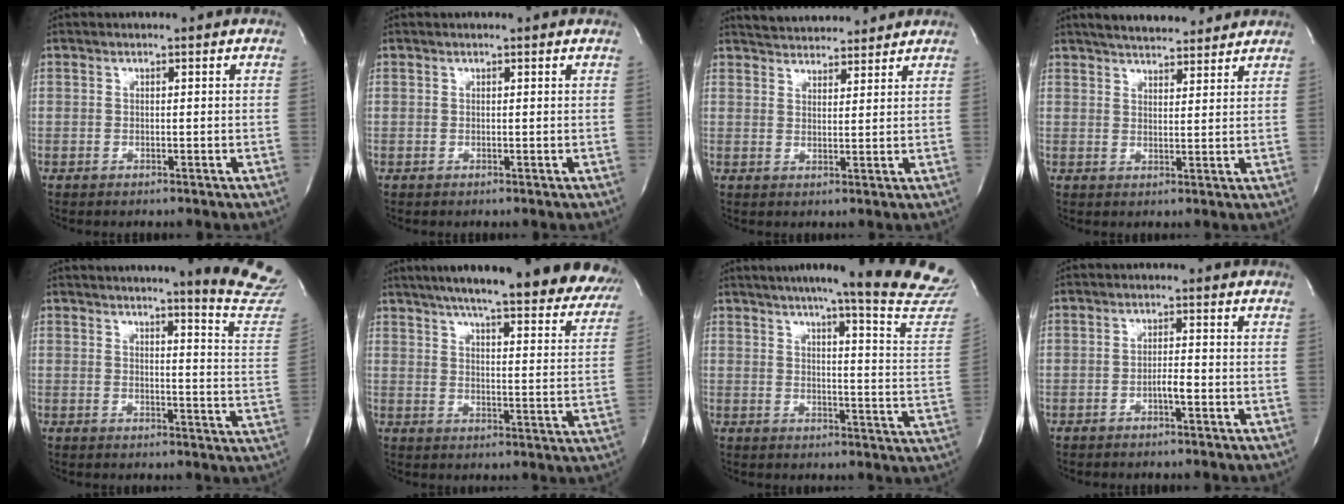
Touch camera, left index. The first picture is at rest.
{"total": 0.6, "force": [0.5, 0.0, 0.2], "torque": [-0.010, 0.002, 0.006]}
{"total": 9.3, "force": [8.8, 2.1, 2.2], "torque": [-0.032, 0.016, 0.124]}
{"total": 11.1, "force": [9.9, 2.6, 4.2], "torque": [-0.059, 0.015, 0.135]}
{"total": 13.5, "force": [12.4, -1.0, 5.2], "torque": [-0.056, -0.104, 0.123]}
{"total": 30.1, "force": [25.7, 4.8, 14.9], "torque": [-0.208, -0.046, 0.310]}
{"total": 23.0, "force": [20.4, -0.4, 10.7], "torque": [-0.146, -0.089, 0.234]}
{"total": 2.1, "force": [-1.1, 0.2, 1.7], "torque": [-0.028, -0.003, -0.021]}